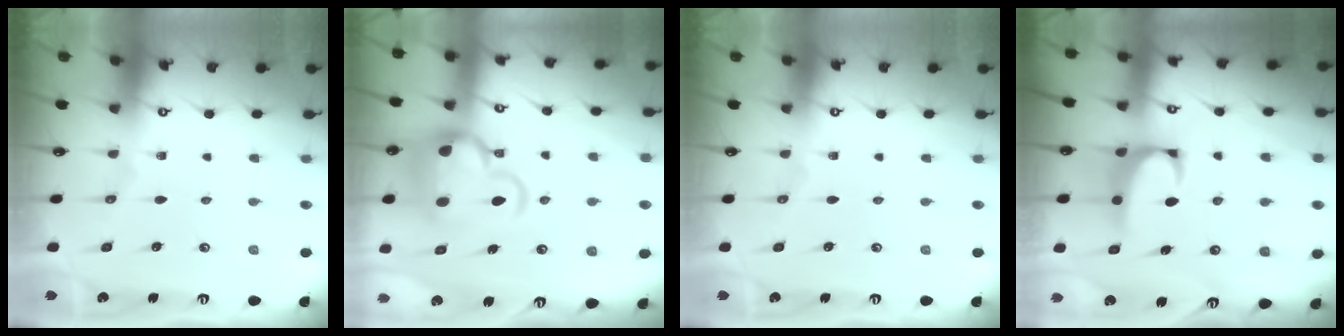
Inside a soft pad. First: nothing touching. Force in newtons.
{"total": 10.3, "press": 10.1, "slide": 2.1}
{"total": 0.0}
{"total": 2.2, "press": 2.0, "slide": 1.0}